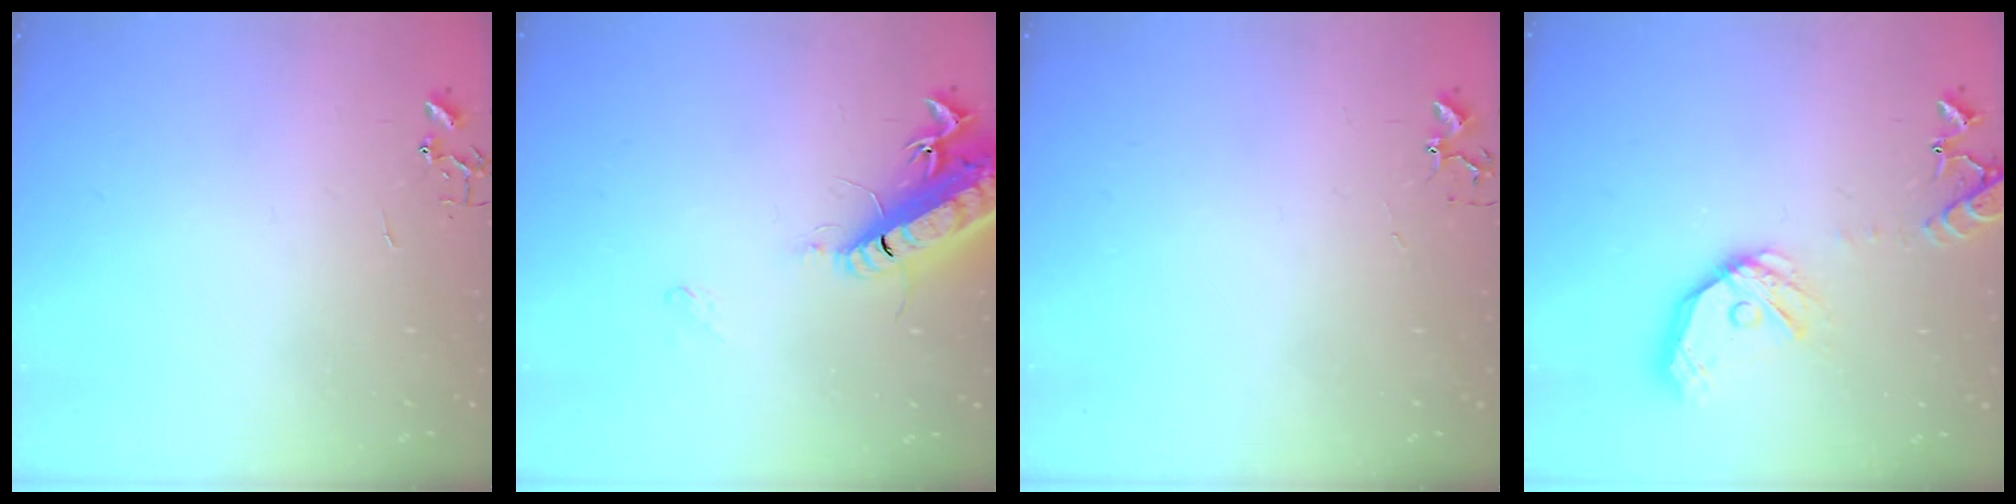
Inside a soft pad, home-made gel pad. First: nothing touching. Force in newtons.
{"total": 17.2, "press": 16.5, "slide": 4.6}
{"total": 4.2, "press": 4.2, "slide": 0.7}
{"total": 16.6, "press": 16.4, "slide": 2.7}